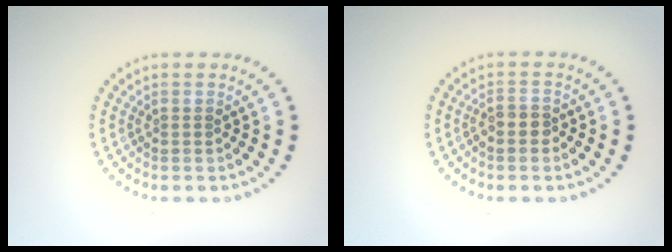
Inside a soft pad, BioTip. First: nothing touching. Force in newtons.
{"total": 1.6, "press": 1.5, "slide": 0.6}